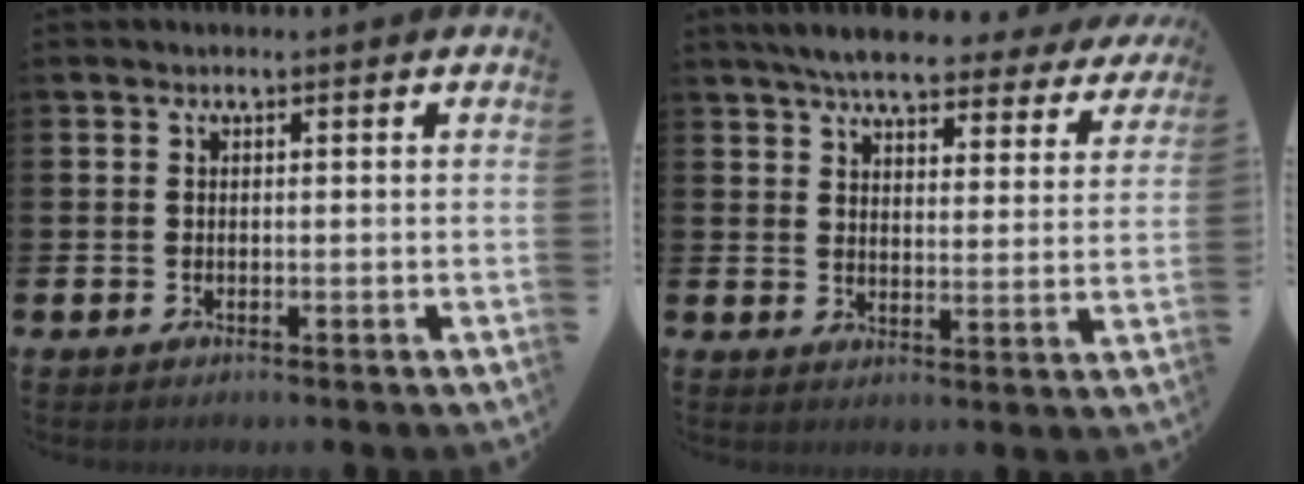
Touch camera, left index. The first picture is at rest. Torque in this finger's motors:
{"motor_torque": [0.96, -1.18, 0.11, 0.04]}